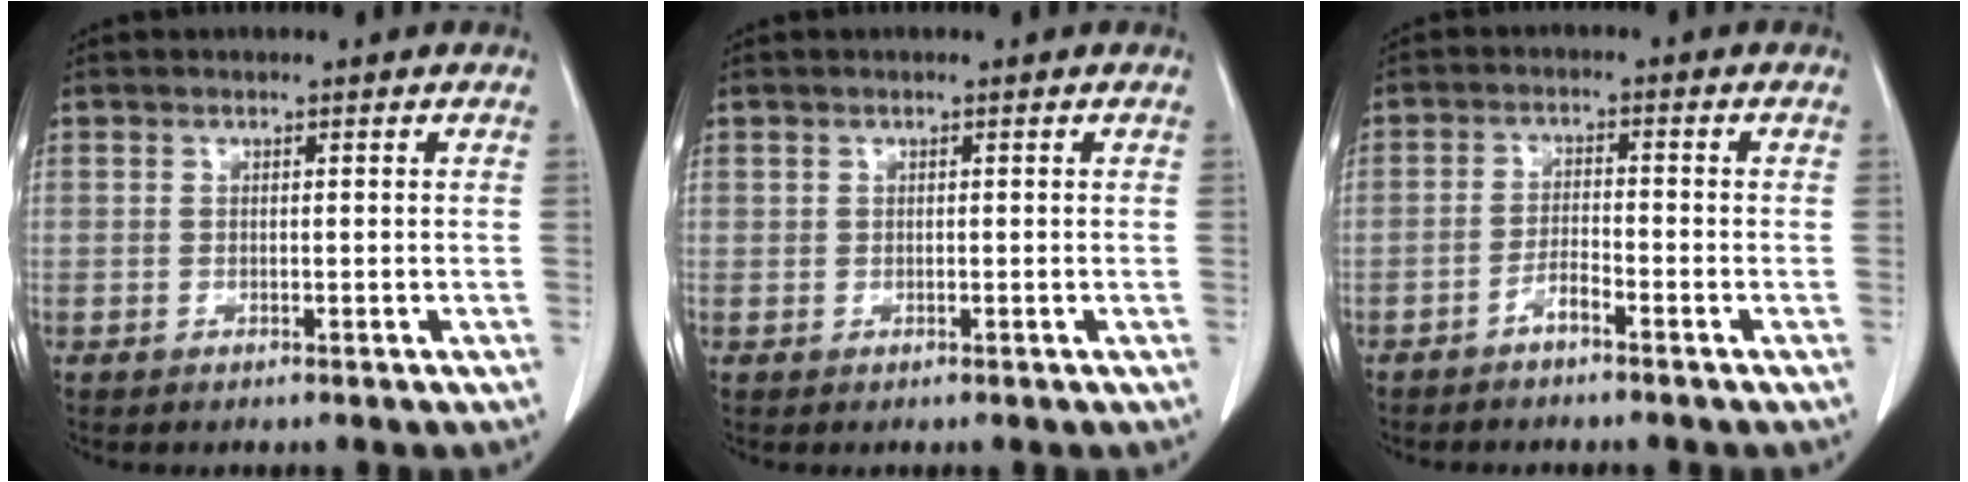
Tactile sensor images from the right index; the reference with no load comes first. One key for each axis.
{"total": 0.0}
{"total": 2.5, "fx": -1.9, "fy": 0.2, "fz": 1.6, "tx": -0.031, "ty": 0.004, "tz": -0.038}